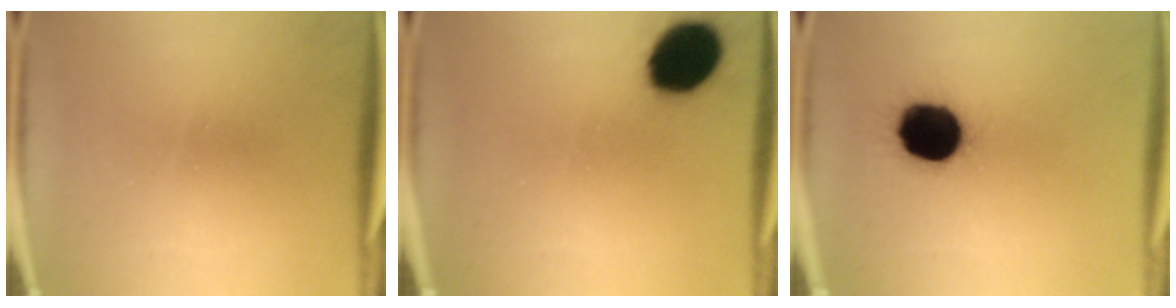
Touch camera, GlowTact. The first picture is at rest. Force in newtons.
{"total": 14.5}
{"total": 16.8}